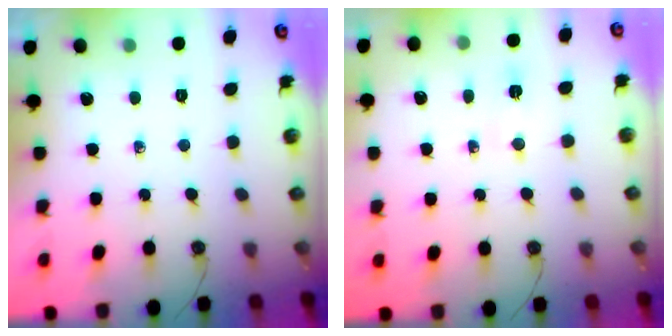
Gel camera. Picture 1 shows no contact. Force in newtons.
{"total": 2.7, "press": 2.6, "slide": 0.3}